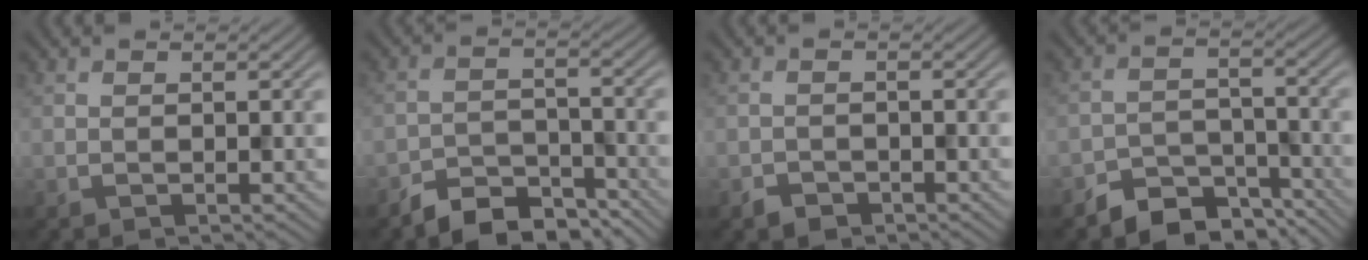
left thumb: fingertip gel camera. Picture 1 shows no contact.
{"total": 6.4, "force": [-5.5, 2.4, 2.2], "torque": [-0.037, -0.005, -0.104]}
{"total": 1.7, "force": [-1.3, 1.0, 0.4], "torque": [-0.006, -0.001, -0.027]}
{"total": 6.4, "force": [-5.2, 3.0, 2.2], "torque": [-0.034, -0.008, -0.096]}